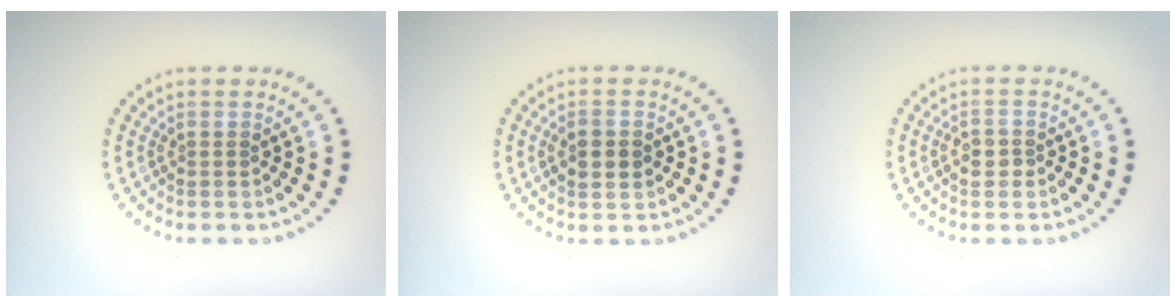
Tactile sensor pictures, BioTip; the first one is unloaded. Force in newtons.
{"total": 2.1, "press": 2.1, "slide": 0.1}
{"total": 1.4, "press": 1.4, "slide": 0.2}